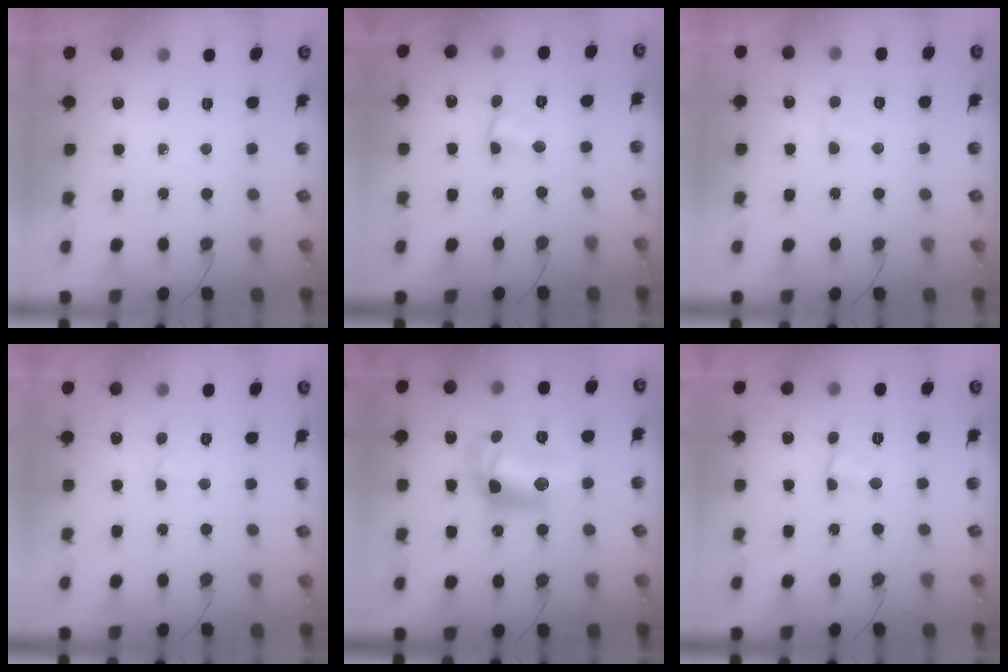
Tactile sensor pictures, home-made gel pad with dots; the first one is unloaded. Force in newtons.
{"total": 1.5, "press": 1.4, "slide": 0.5}
{"total": 3.0, "press": 3.0, "slide": 0.3}
{"total": 2.6, "press": 2.5, "slide": 0.5}
{"total": 13.7, "press": 13.7, "slide": 1.1}
{"total": 3.3, "press": 3.3, "slide": 0.5}